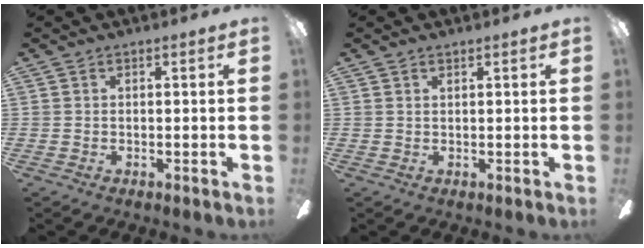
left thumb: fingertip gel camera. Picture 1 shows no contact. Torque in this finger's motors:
{"motor_torque": [0.03, 0.12, -0.52, 0.26, -0.01]}